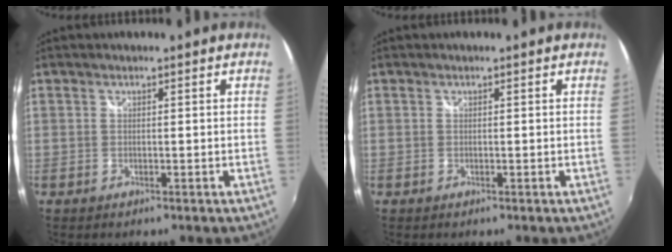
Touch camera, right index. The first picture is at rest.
{"total": 0.0}